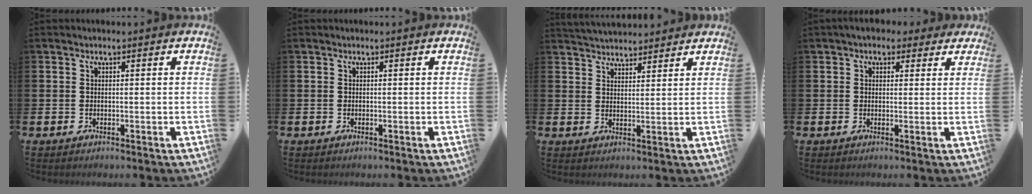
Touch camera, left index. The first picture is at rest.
{"total": 0.0}
{"total": 4.1, "force": [4.0, 0.6, -0.3], "torque": [0.001, -0.022, 0.074]}
{"total": 3.4, "force": [2.7, 1.8, 0.8], "torque": [-0.007, -0.006, 0.045]}